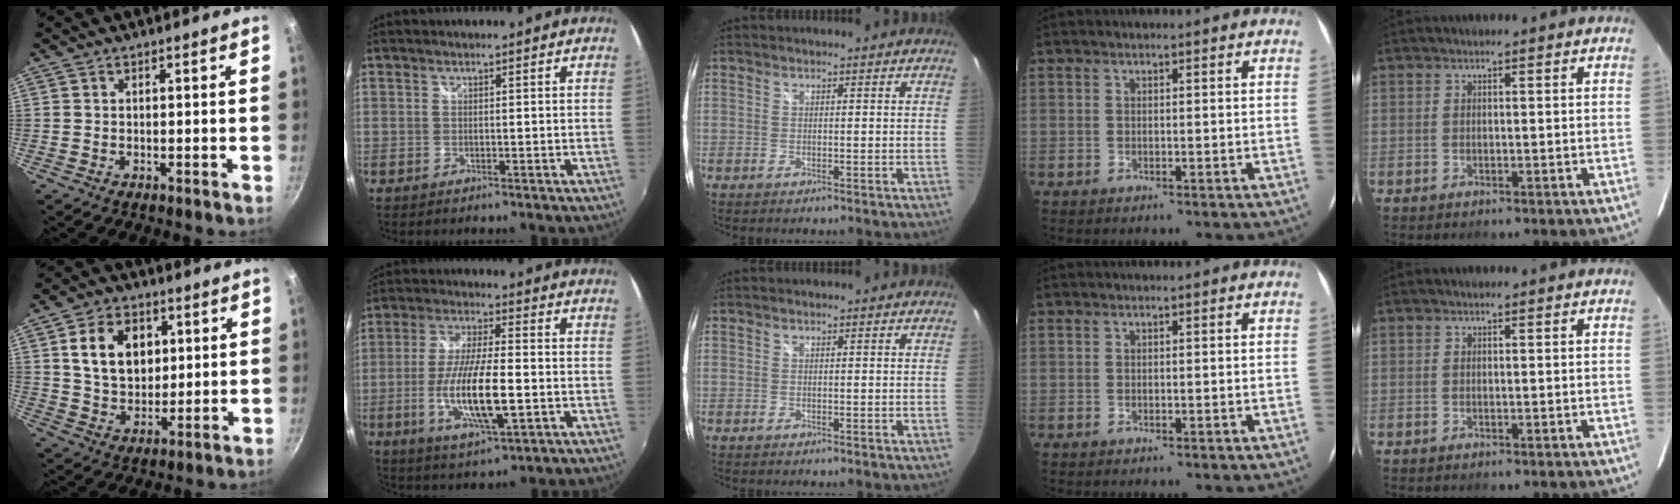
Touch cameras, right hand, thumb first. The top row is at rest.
{"thumb": {"total": 12.5, "force": [3.3, 9.1, 7.9], "torque": [-0.108, -0.007, 0.057]}, "index": {"total": 13.9, "force": [-3.4, 3.1, 13.1], "torque": [-0.260, -0.015, -0.062]}}